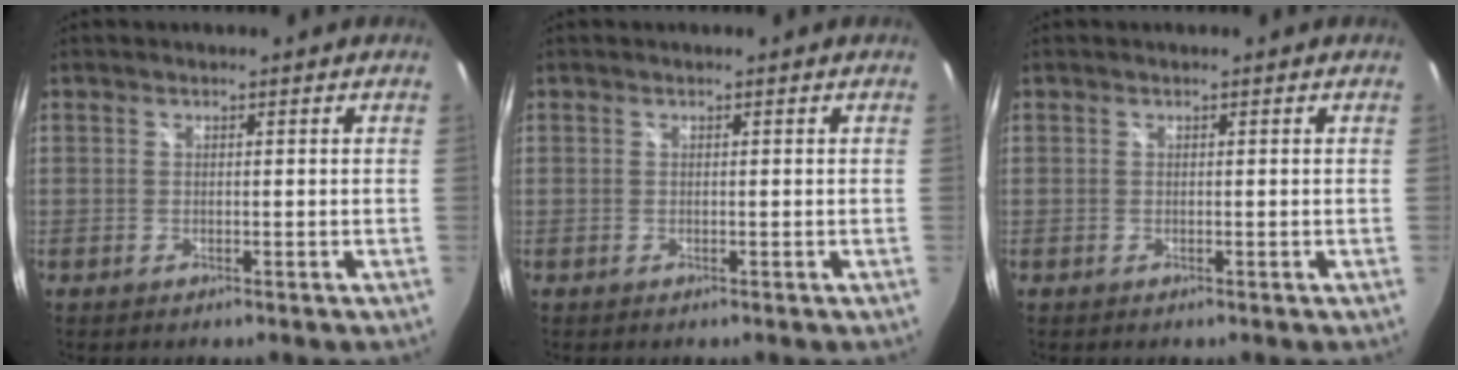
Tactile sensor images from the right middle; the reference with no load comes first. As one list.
[{"total": 0.0}, {"total": 0.0}]